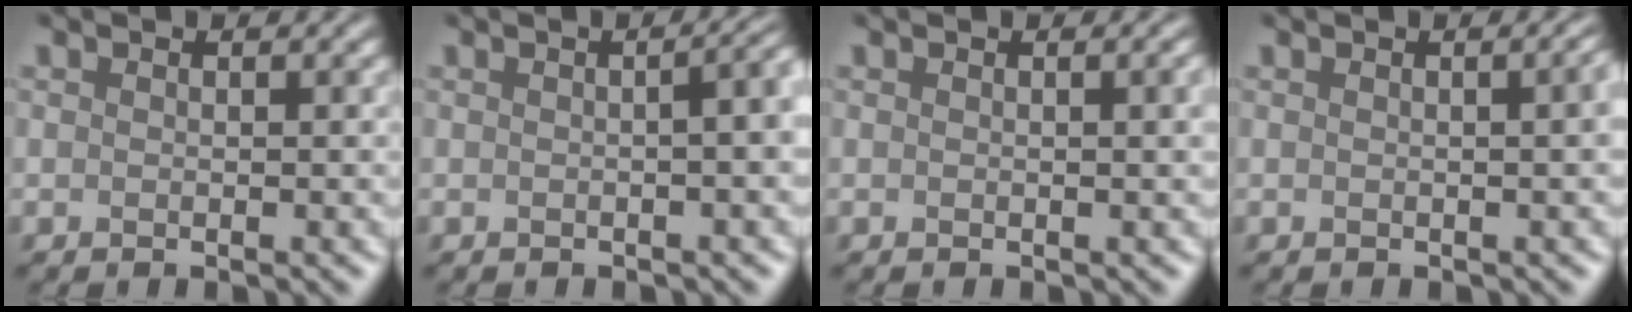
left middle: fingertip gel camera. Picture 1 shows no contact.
{"total": 4.0, "force": [-0.3, 1.7, 3.6], "torque": [-0.006, 0.012, -0.014]}
{"total": 0.8, "force": [0.1, -0.2, 0.8], "torque": [-0.009, -0.002, -0.002]}
{"total": 2.8, "force": [0.1, 1.3, 2.5], "torque": [0.008, 0.014, -0.014]}